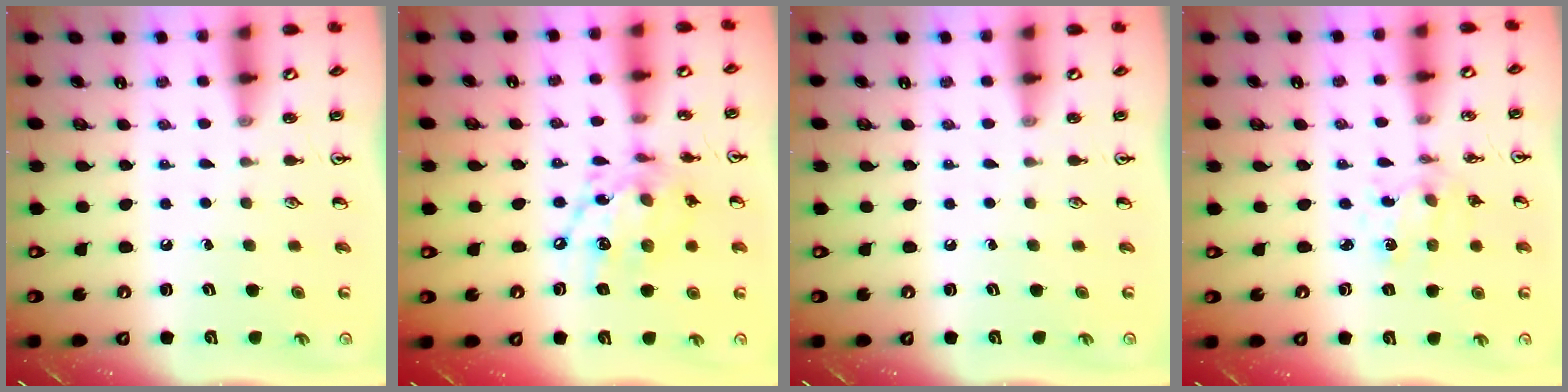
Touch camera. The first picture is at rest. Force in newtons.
{"total": 13.4, "press": 13.4, "slide": 1.0}
{"total": 0.0}
{"total": 2.0, "press": 2.0, "slide": 0.3}